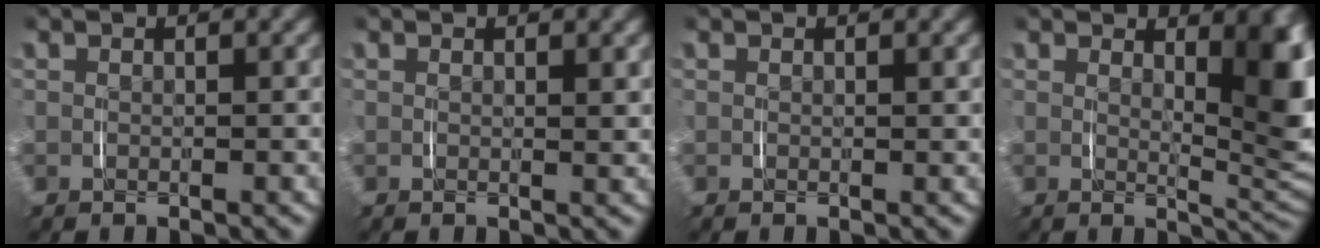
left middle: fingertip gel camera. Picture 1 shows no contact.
{"total": 0.5, "force": [0.4, -0.1, 0.3], "torque": [-0.003, -0.004, 0.007]}
{"total": 0.0}
{"total": 6.5, "force": [1.8, 2.2, 5.9], "torque": [-0.060, -0.023, 0.034]}